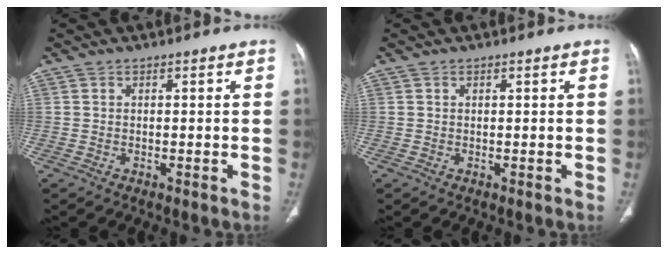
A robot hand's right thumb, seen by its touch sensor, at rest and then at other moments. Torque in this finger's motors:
{"motor_torque": [0.00, 0.27, -0.23, -0.02, 0.04]}